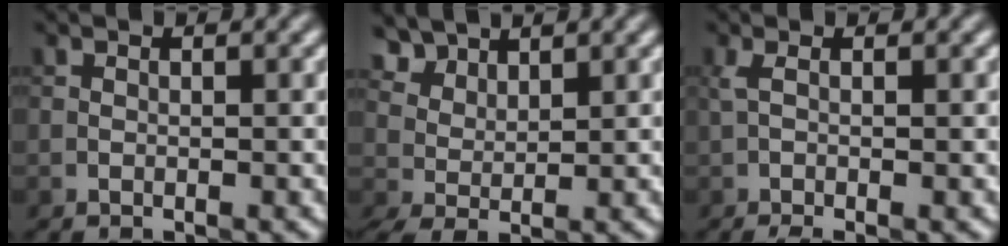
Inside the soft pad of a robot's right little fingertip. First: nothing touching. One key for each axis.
{"total": 3.3, "fx": 2.5, "fy": 1.5, "fz": 1.4, "tx": -0.041, "ty": 0.008, "tz": 0.056}
{"total": 2.6, "fx": -0.4, "fy": 0.7, "fz": 2.5, "tx": -0.049, "ty": -0.003, "tz": -0.006}